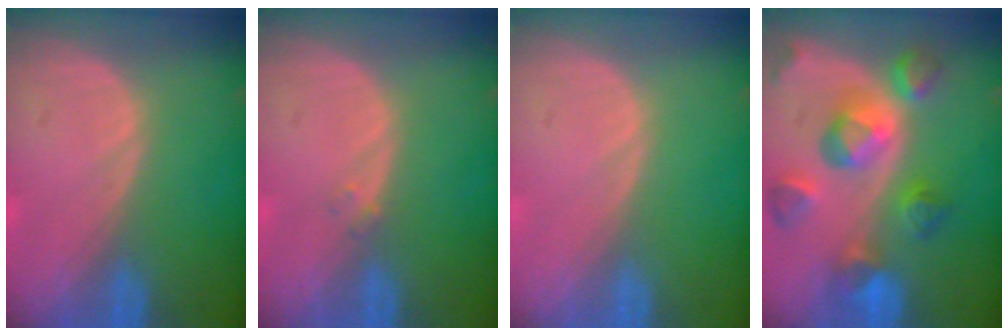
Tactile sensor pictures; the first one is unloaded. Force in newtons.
{"total": 1.0, "press": 0.9, "slide": 0.4}
{"total": 0.0}
{"total": 10.4, "press": 9.2, "slide": 4.9}